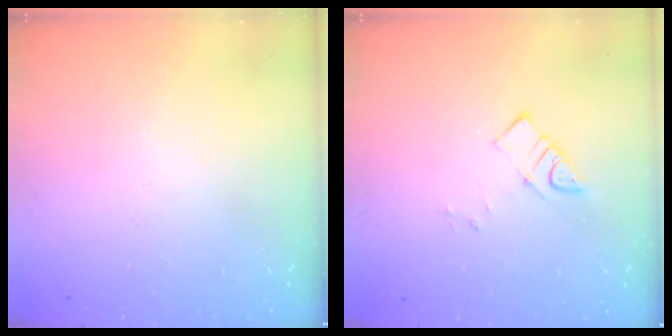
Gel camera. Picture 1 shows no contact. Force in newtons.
{"total": 3.6, "press": 3.6, "slide": 0.3}